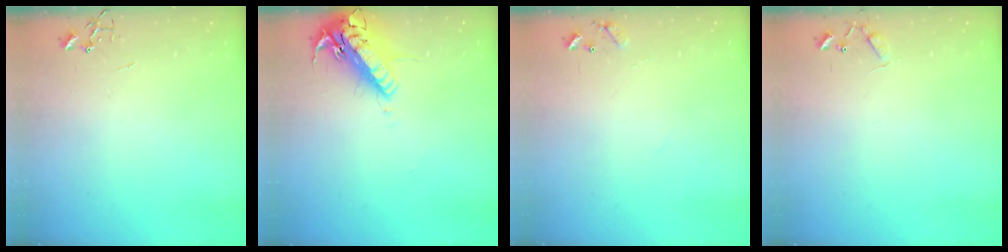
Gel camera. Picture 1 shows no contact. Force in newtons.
{"total": 17.6, "press": 17.3, "slide": 3.4}
{"total": 7.2, "press": 7.2, "slide": 0.5}
{"total": 5.6, "press": 5.6, "slide": 0.5}